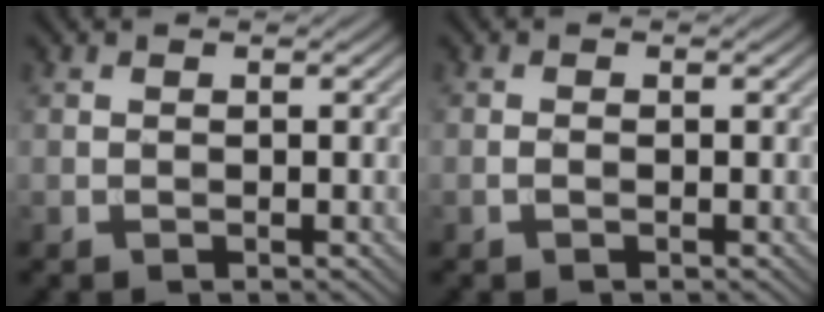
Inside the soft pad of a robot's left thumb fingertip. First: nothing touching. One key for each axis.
{"total": 0.5, "fx": -0.2, "fy": 0.1, "fz": 0.4, "tx": -0.009, "ty": 0.001, "tz": -0.004}